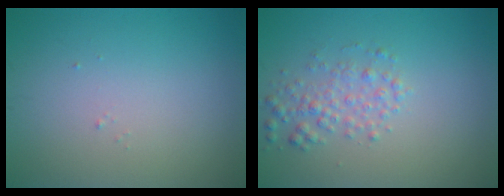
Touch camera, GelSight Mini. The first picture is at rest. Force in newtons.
{"total": 2.2, "press": 2.2, "slide": 0.0}